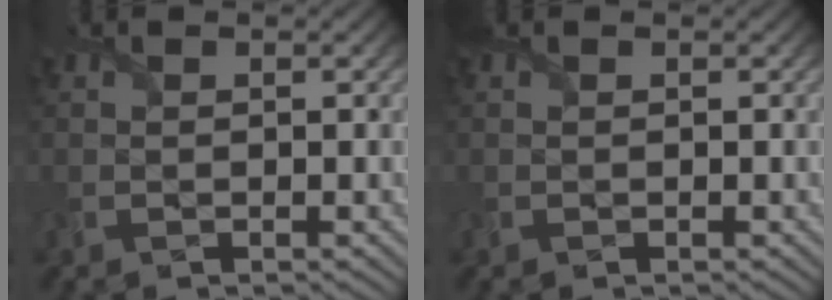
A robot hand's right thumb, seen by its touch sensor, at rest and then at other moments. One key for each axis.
{"total": 0.0}